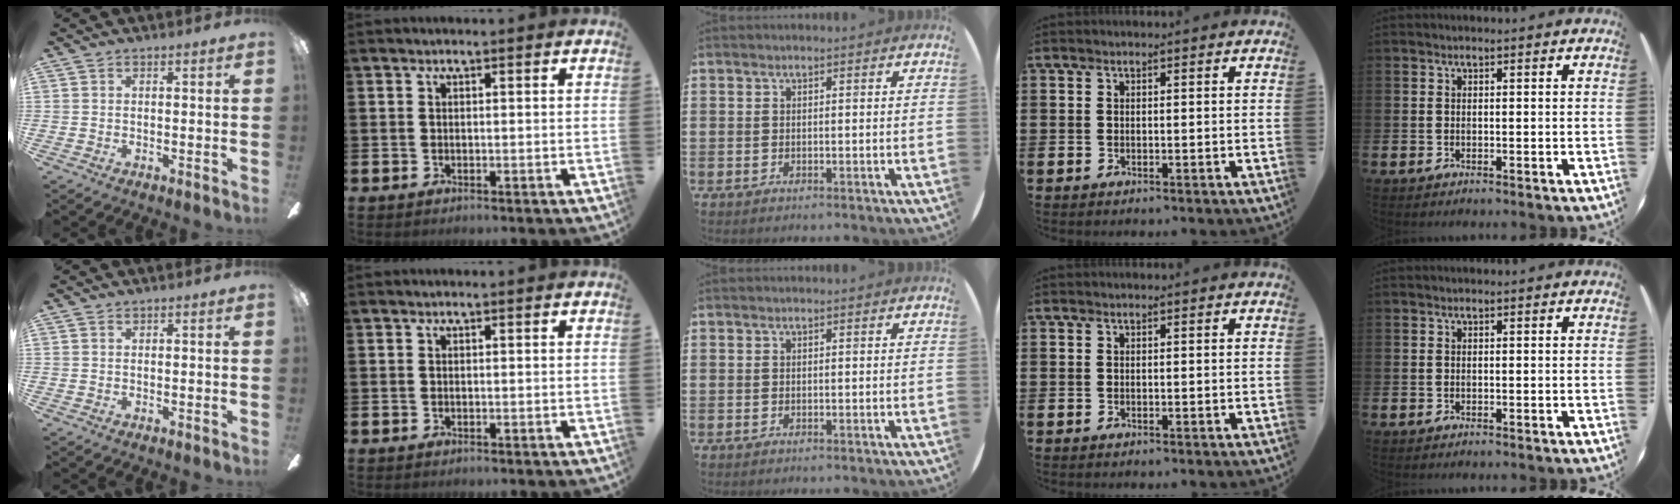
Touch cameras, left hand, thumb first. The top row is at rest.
{}